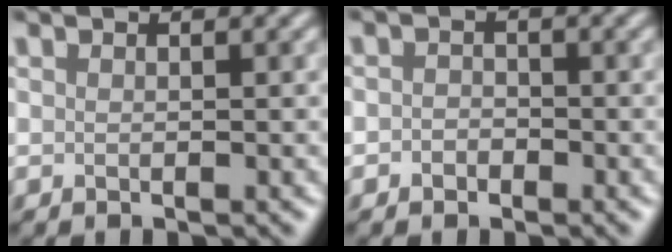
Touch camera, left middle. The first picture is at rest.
{"total": 1.2, "force": [-0.6, 1.0, 0.4], "torque": [-0.005, 0.000, -0.014]}